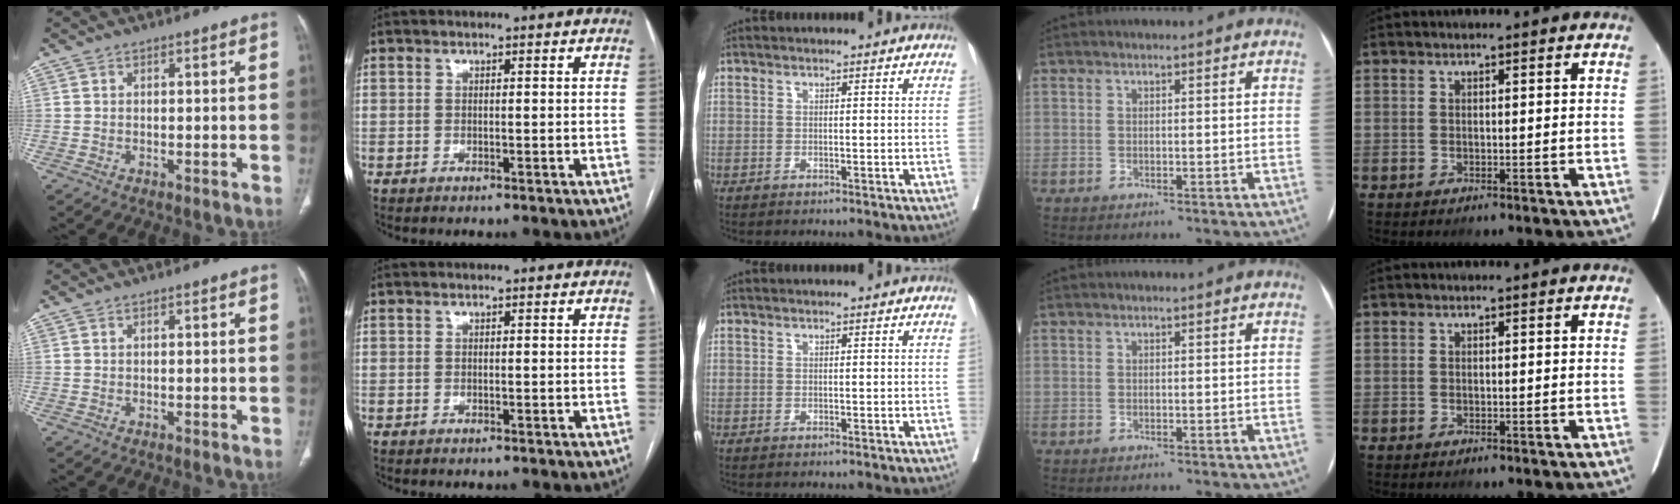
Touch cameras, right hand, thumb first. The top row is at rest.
{}